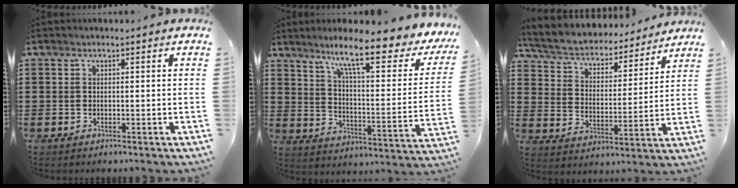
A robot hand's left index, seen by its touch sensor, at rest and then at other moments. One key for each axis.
{"total": 11.8, "fx": 8.6, "fy": 1.3, "fz": 8.0, "tx": -0.157, "ty": -0.046, "tz": 0.138}
{"total": 4.6, "fx": 4.2, "fy": 1.3, "fz": 1.5, "tx": -0.052, "ty": -0.029, "tz": 0.065}